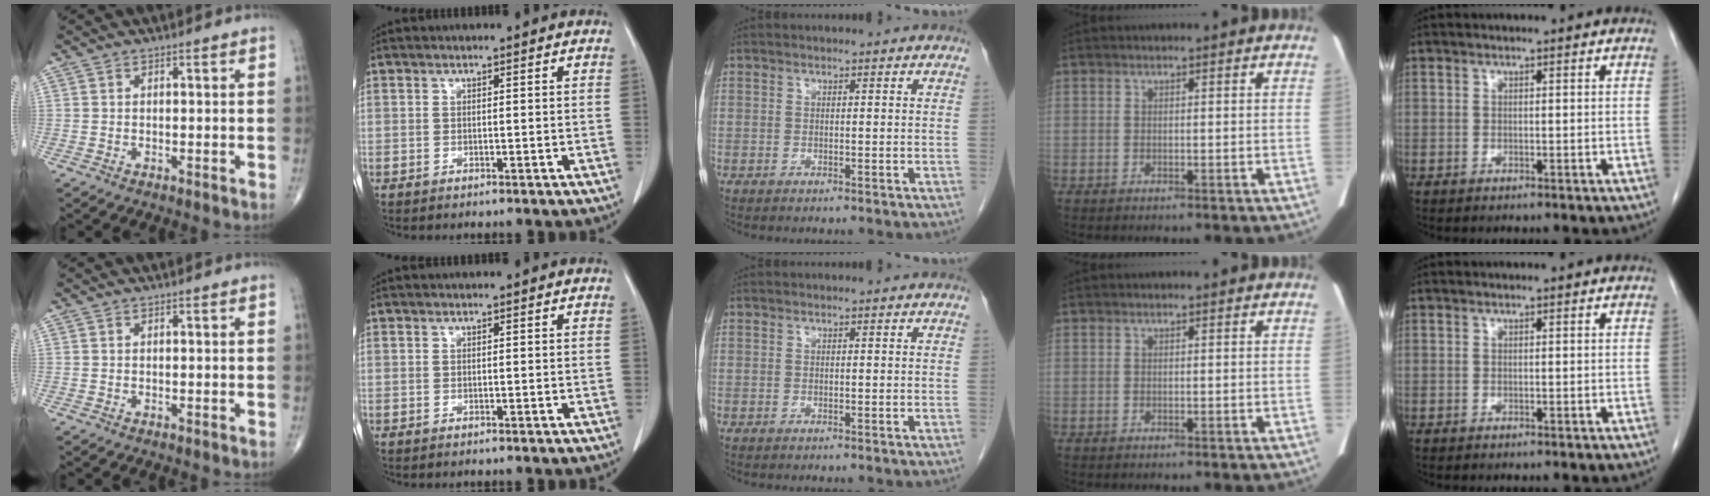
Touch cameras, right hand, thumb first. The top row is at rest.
{}